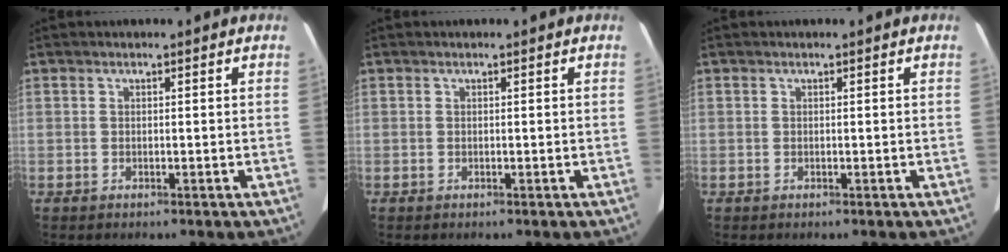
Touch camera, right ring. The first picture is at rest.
{"total": 0.0}
{"total": 0.0}